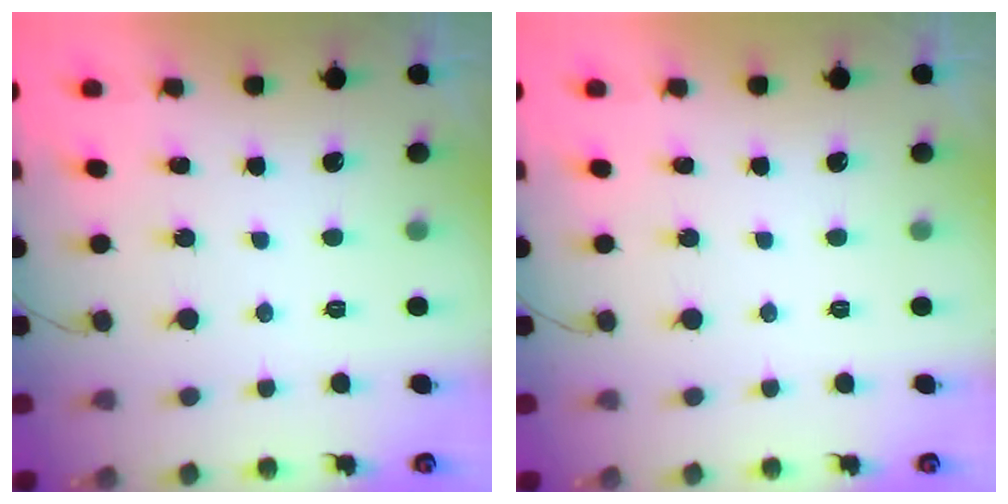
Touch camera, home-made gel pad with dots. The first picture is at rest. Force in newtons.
{"total": 0.0}